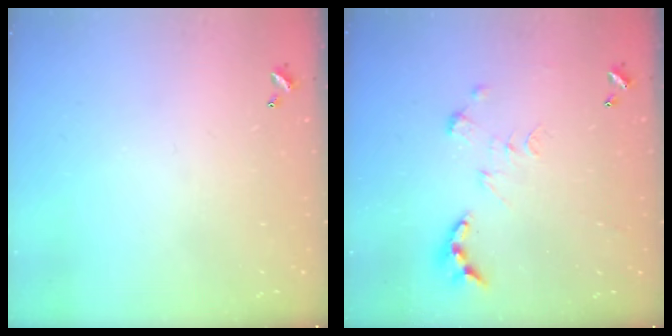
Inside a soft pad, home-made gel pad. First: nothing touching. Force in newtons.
{"total": 0.0}